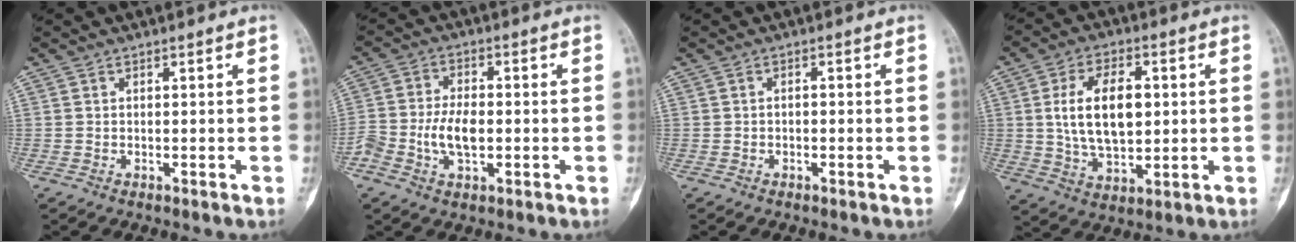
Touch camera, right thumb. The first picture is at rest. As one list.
[{"total": 7.8, "force": [-1.6, 4.2, 6.3], "torque": [-0.130, 0.015, -0.032]}, {"total": 0.7, "force": [-0.3, 0.5, 0.4], "torque": [-0.002, 0.003, -0.008]}, {"total": 13.3, "force": [1.8, 7.5, 10.9], "torque": [-0.176, -0.001, 0.035]}]